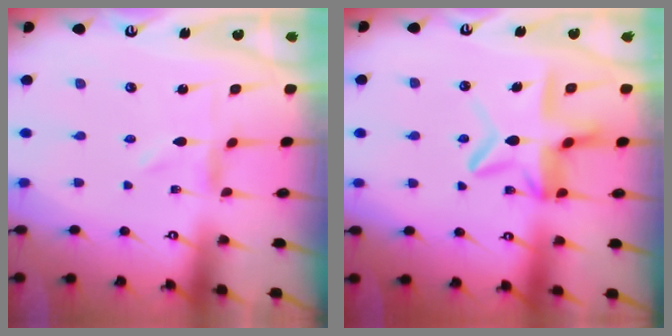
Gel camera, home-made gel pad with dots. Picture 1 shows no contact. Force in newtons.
{"total": 11.2, "press": 11.2, "slide": 1.1}